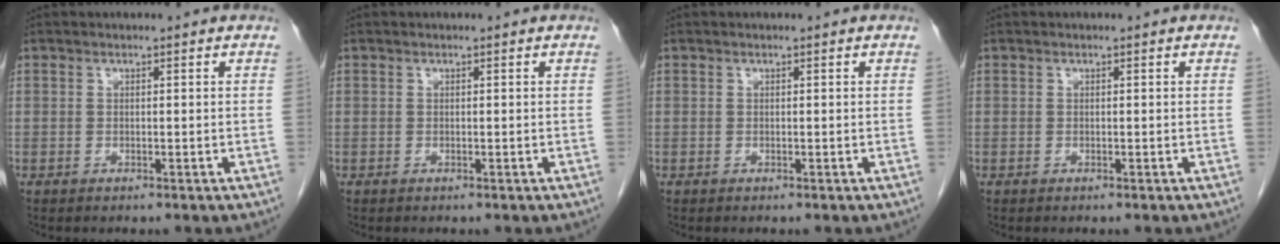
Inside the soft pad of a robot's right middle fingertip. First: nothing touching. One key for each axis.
{"total": 0.0}
{"total": 0.0}
{"total": 0.0}